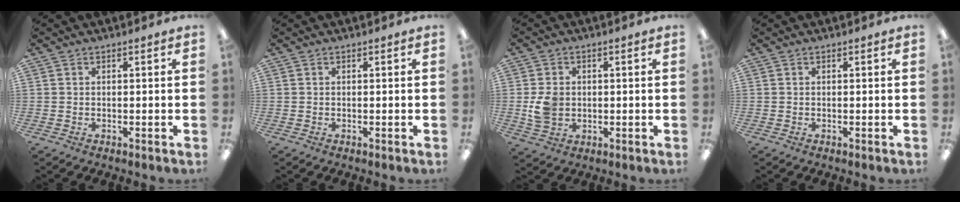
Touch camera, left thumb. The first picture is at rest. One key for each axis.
{"total": 0.0}
{"total": 5.8, "fx": -0.1, "fy": 4.7, "fz": 3.4, "tx": -0.052, "ty": 0.004, "tz": -0.001}
{"total": 0.0}